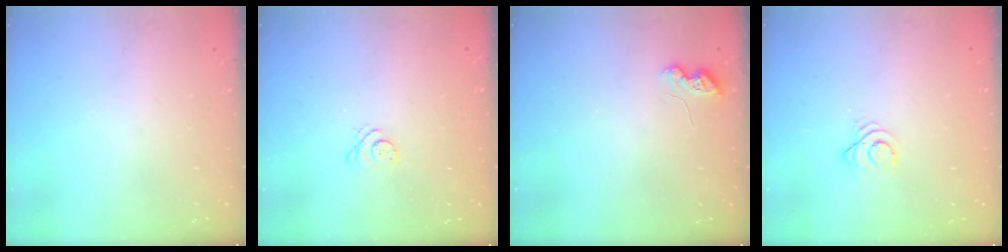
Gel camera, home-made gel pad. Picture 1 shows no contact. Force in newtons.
{"total": 2.7, "press": 2.7, "slide": 0.4}
{"total": 6.0, "press": 6.0, "slide": 0.5}
{"total": 3.5, "press": 3.5, "slide": 0.4}